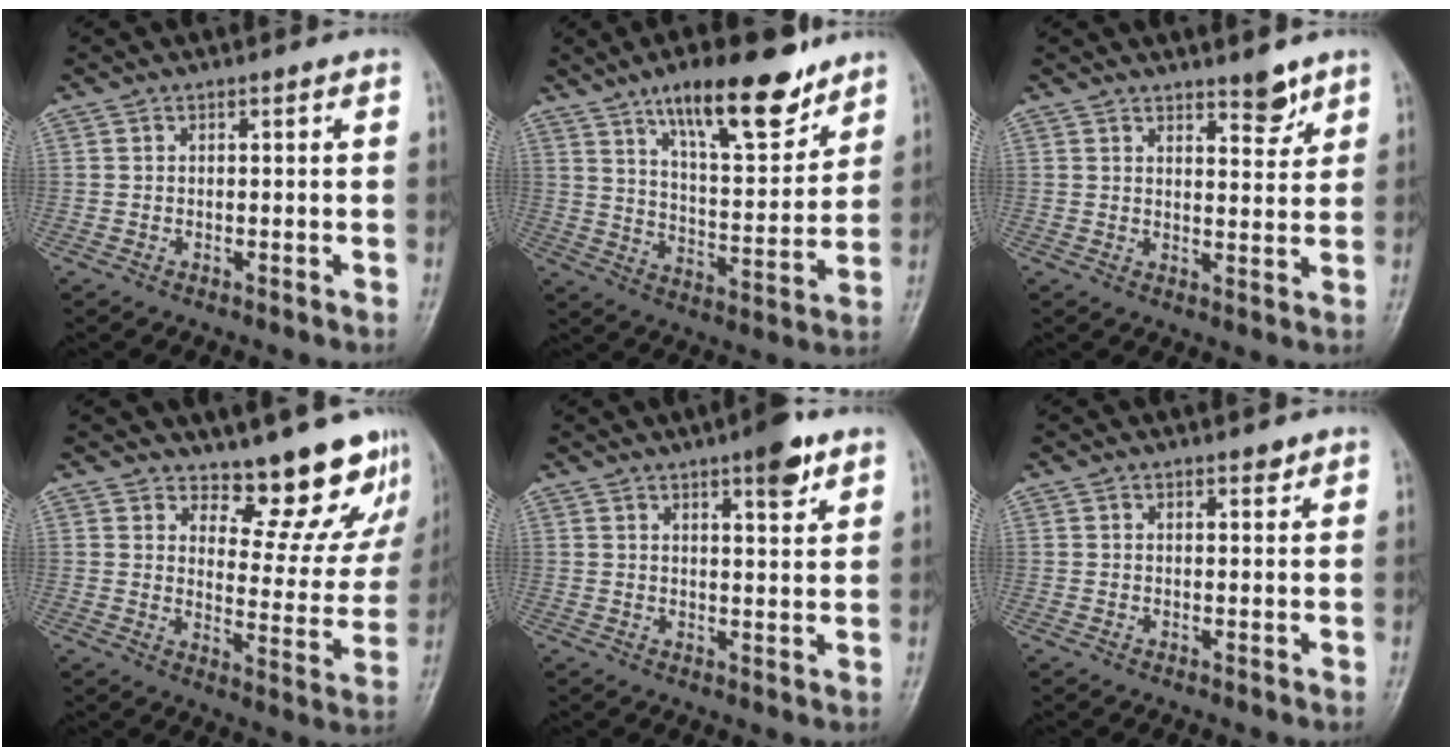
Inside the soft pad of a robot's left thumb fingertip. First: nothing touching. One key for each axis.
{"total": 16.7, "fx": 11.2, "fy": 5.4, "fz": 11.1, "tx": -0.143, "ty": -0.064, "tz": 0.186}
{"total": 4.5, "fx": 3.4, "fy": 1.5, "fz": 2.5, "tx": -0.018, "ty": -0.027, "tz": 0.050}
{"total": 13.3, "fx": 11.6, "fy": 4.5, "fz": 4.6, "tx": -0.014, "ty": -0.108, "tz": 0.148}
{"total": 6.4, "fx": 4.0, "fy": 1.6, "fz": 4.7, "tx": -0.055, "ty": -0.020, "tz": 0.054}
{"total": 1.3, "fx": 1.1, "fy": 0.5, "fz": 0.6, "tx": -0.004, "ty": -0.007, "tz": 0.013}